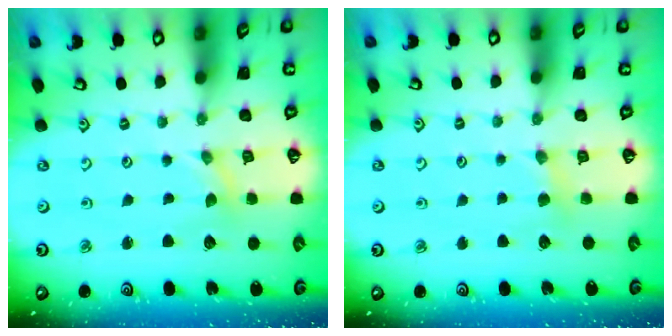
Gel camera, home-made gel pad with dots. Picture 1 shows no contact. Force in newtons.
{"total": 4.5, "press": 4.5, "slide": 0.5}